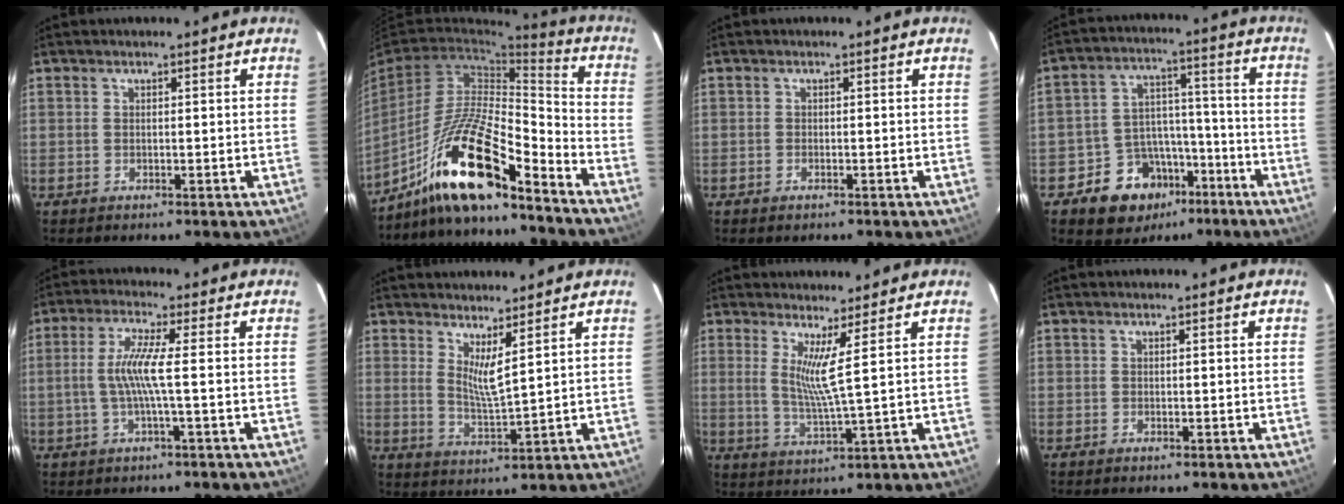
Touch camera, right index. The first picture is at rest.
{"total": 16.9, "force": [-12.1, 3.3, 11.3], "torque": [-0.226, -0.008, -0.231]}
{"total": 0.8, "force": [-0.5, 0.5, 0.4], "torque": [-0.007, -0.001, -0.010]}
{"total": 12.2, "force": [-7.5, 8.8, 3.8], "torque": [-0.079, 0.041, -0.103]}
{"total": 6.3, "force": [-0.9, -0.6, 6.2], "torque": [-0.135, 0.000, -0.014]}
{"total": 4.9, "force": [3.2, 0.0, 3.6], "torque": [-0.066, -0.018, 0.054]}
{"total": 5.3, "force": [2.3, -1.1, 4.6], "torque": [-0.085, -0.021, 0.037]}
{"total": 0.0}